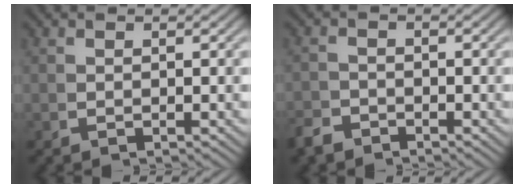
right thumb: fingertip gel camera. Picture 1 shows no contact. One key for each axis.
{"total": 2.0, "fx": -1.9, "fy": 0.6, "fz": -0.1, "tx": 0.011, "ty": -0.007, "tz": -0.035}